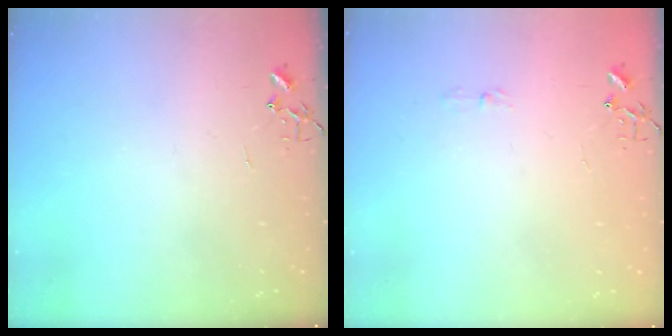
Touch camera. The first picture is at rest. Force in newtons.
{"total": 2.9, "press": 2.9, "slide": 0.5}